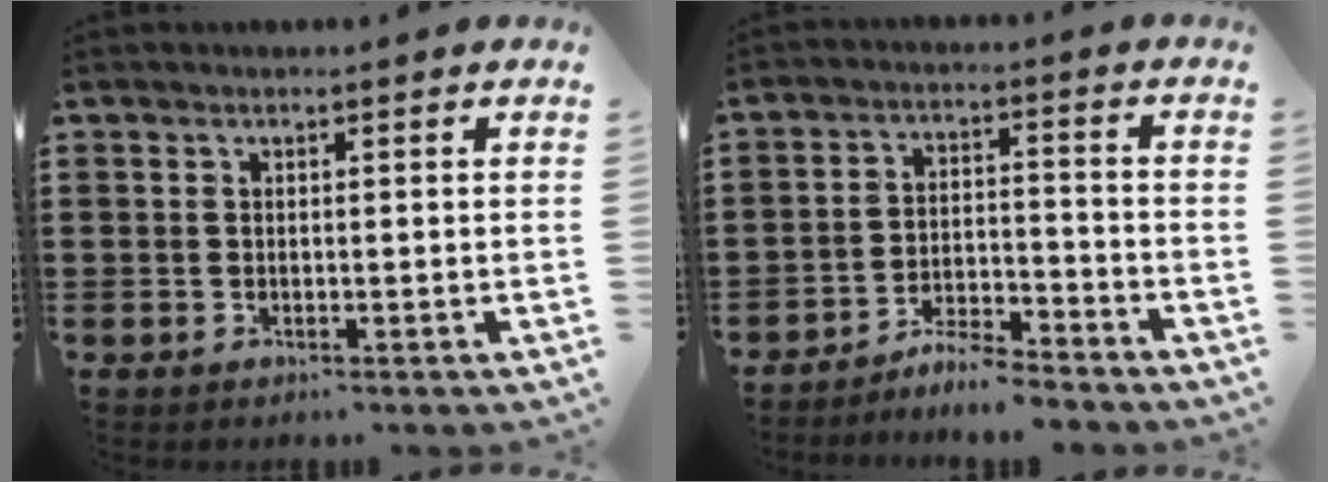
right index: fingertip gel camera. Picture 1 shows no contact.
{"total": 5.1, "force": [-5.0, 0.1, 1.4], "torque": [-0.032, 0.000, -0.100]}